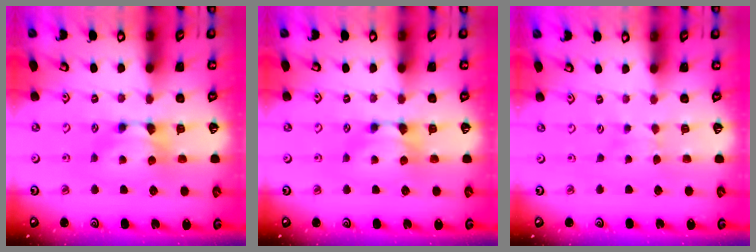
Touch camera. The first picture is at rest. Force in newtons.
{"total": 0.0}
{"total": 2.1, "press": 2.1, "slide": 0.3}